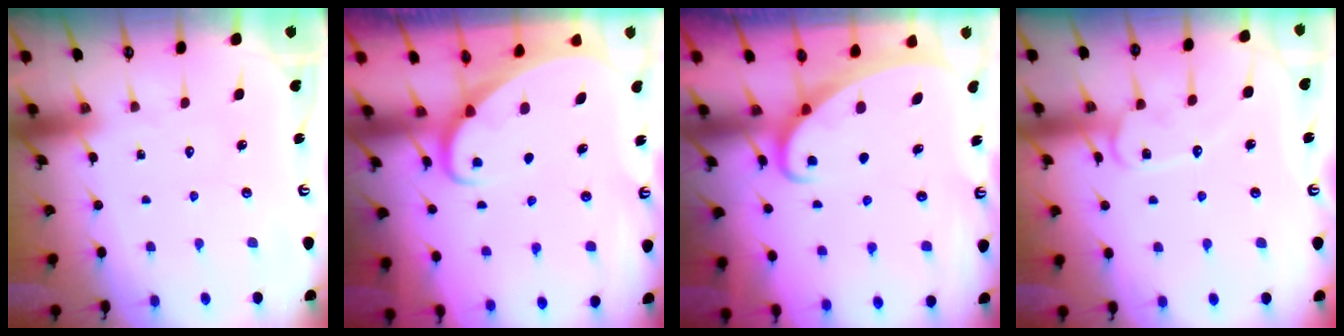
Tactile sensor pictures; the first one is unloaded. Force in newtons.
{"total": 2.5, "press": 2.5, "slide": 0.2}
{"total": 2.2, "press": 2.2, "slide": 0.3}
{"total": 11.4, "press": 11.4, "slide": 1.0}